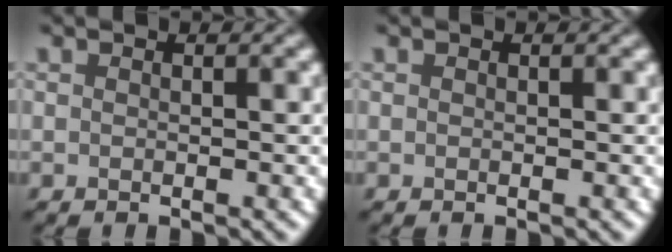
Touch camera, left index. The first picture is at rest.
{"total": 0.0}